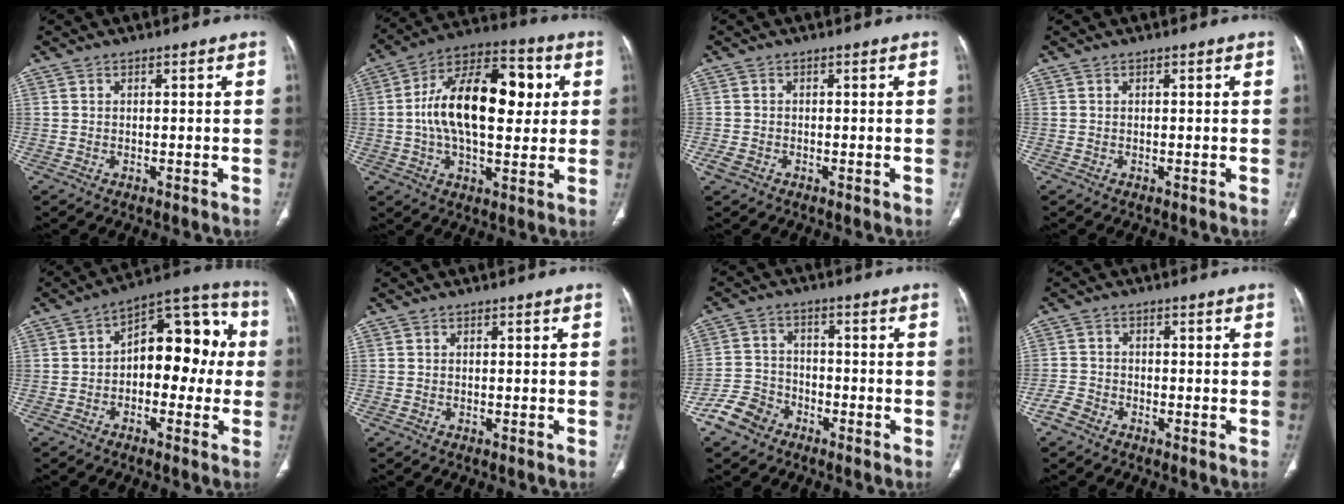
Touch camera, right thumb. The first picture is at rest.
{"total": 21.0, "force": [2.7, 10.9, 17.8], "torque": [-0.278, 0.024, 0.036]}
{"total": 1.7, "force": [-0.9, 1.2, 0.8], "torque": [-0.019, 0.001, -0.016]}
{"total": 0.0}
{"total": 14.9, "force": [0.2, 8.8, 12.1], "torque": [-0.116, 0.050, -0.012]}
{"total": 0.0}
{"total": 6.9, "force": [-4.4, 4.9, 1.8], "torque": [-0.023, 0.028, -0.089]}
{"total": 3.0, "force": [-2.1, 2.0, 1.0], "torque": [-0.019, 0.008, -0.045]}